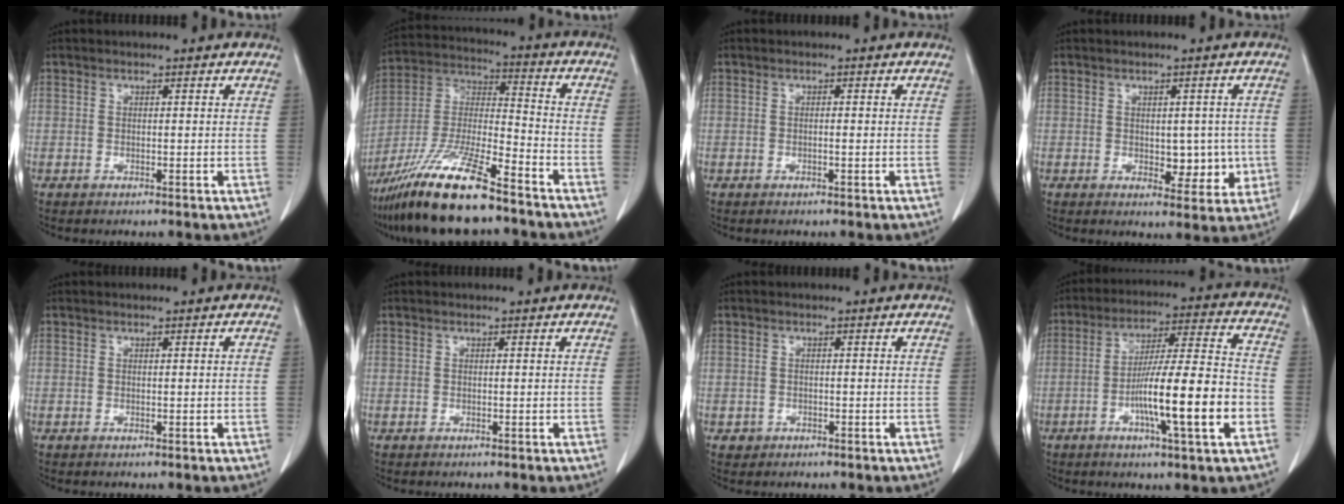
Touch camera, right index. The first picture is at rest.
{"total": 17.3, "force": [-12.7, 2.1, 11.6], "torque": [-0.255, -0.029, -0.238]}
{"total": 0.5, "force": [-0.1, 0.0, 0.5], "torque": [-0.009, 0.000, -0.002]}
{"total": 5.4, "force": [-0.4, 3.3, 4.3], "torque": [-0.042, 0.001, 0.005]}
{"total": 0.0}
{"total": 0.0}
{"total": 1.4, "force": [-0.7, 1.2, 0.0], "torque": [-0.002, 0.006, -0.008]}
{"total": 15.3, "force": [-4.6, 0.6, 14.5], "torque": [-0.245, 0.001, -0.077]}